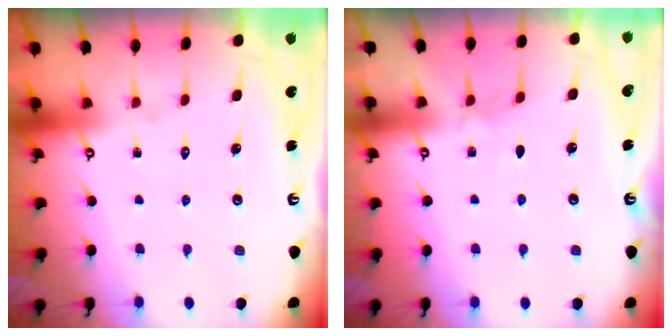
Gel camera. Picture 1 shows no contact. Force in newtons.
{"total": 2.9, "press": 2.9, "slide": 0.5}